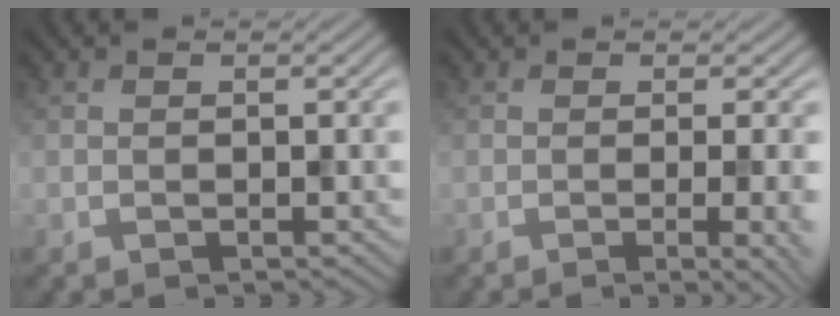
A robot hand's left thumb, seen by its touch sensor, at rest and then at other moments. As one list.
[{"total": 5.6, "force": [-1.0, 1.8, 5.2], "torque": [-0.060, -0.005, -0.008]}]